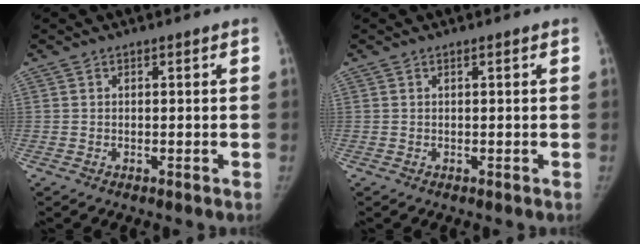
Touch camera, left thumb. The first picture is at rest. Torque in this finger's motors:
{"motor_torque": [0.07, 0.38, 0.16, -0.16, -0.06]}